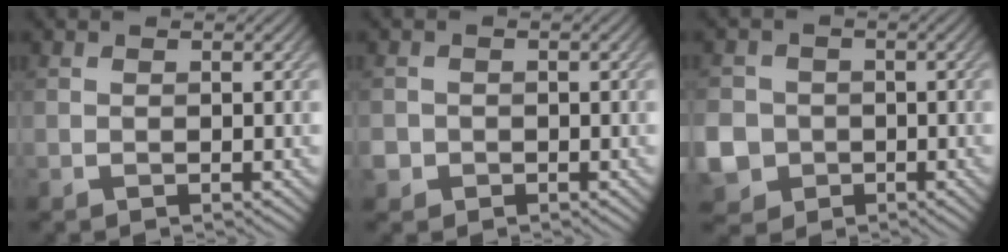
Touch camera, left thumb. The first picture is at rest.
{"total": 1.9, "force": [-0.8, 1.8, 0.4], "torque": [-0.006, -0.008, -0.017]}
{"total": 7.0, "force": [-1.9, 6.3, 2.2], "torque": [-0.083, -0.022, -0.059]}